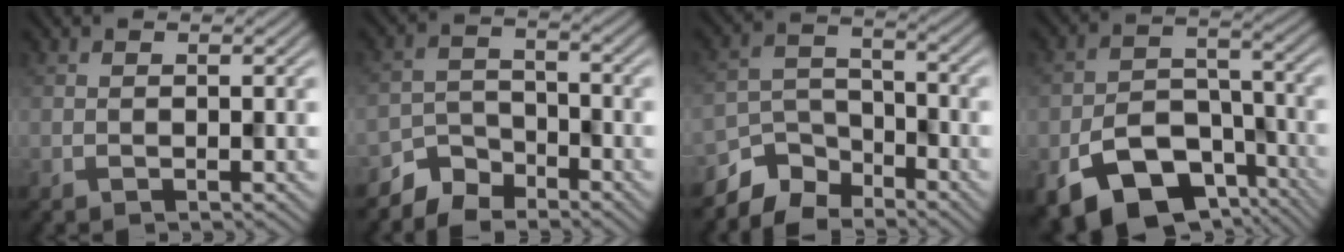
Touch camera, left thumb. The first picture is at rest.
{"total": 4.3, "force": [-3.7, 2.0, 0.9], "torque": [-0.016, 0.002, -0.084]}
{"total": 6.4, "force": [-5.4, 3.1, 1.7], "torque": [-0.038, -0.002, -0.118]}
{"total": 12.6, "force": [-7.2, 7.5, 7.2], "torque": [-0.139, -0.024, -0.121]}